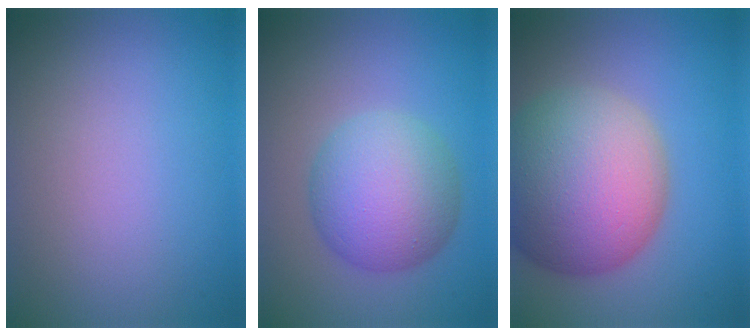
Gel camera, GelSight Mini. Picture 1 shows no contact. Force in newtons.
{"total": 7.1, "press": 7.1, "slide": 0.1}
{"total": 14.1, "press": 14.0, "slide": 0.9}